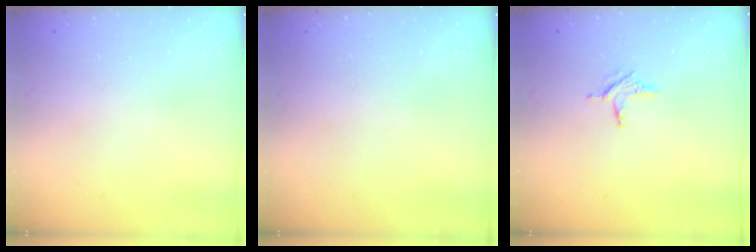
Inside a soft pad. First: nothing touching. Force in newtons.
{"total": 0.0}
{"total": 4.1, "press": 4.1, "slide": 0.4}